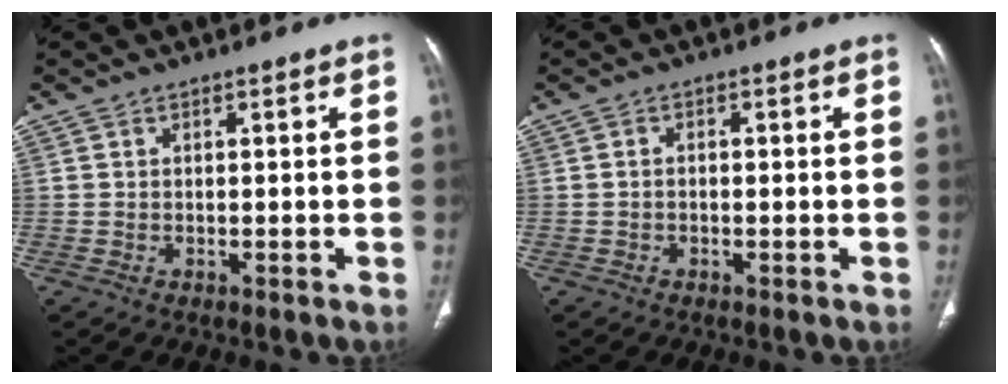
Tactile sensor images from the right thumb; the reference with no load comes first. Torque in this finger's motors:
{"motor_torque": [-0.21, -0.20, -0.06, 0.16, -0.06]}